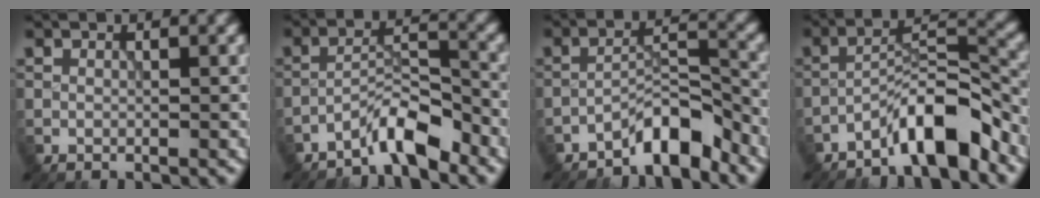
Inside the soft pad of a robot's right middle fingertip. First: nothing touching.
{"total": 4.3, "force": [-3.5, 0.7, 2.3], "torque": [-0.039, 0.012, -0.072]}
{"total": 4.4, "force": [-3.7, 0.9, 2.2], "torque": [-0.031, 0.016, -0.072]}
{"total": 6.5, "force": [-4.7, 1.2, 4.3], "torque": [-0.063, 0.016, -0.087]}